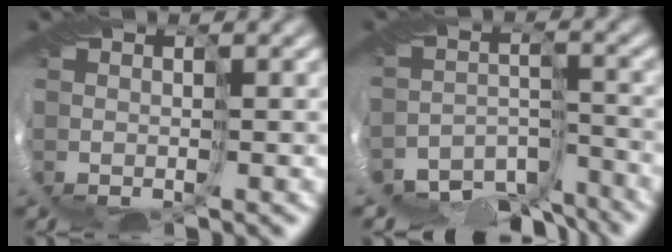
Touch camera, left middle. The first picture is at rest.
{"total": 10.8, "force": [-10.2, 3.2, 1.2], "torque": [-0.011, -0.014, -0.153]}